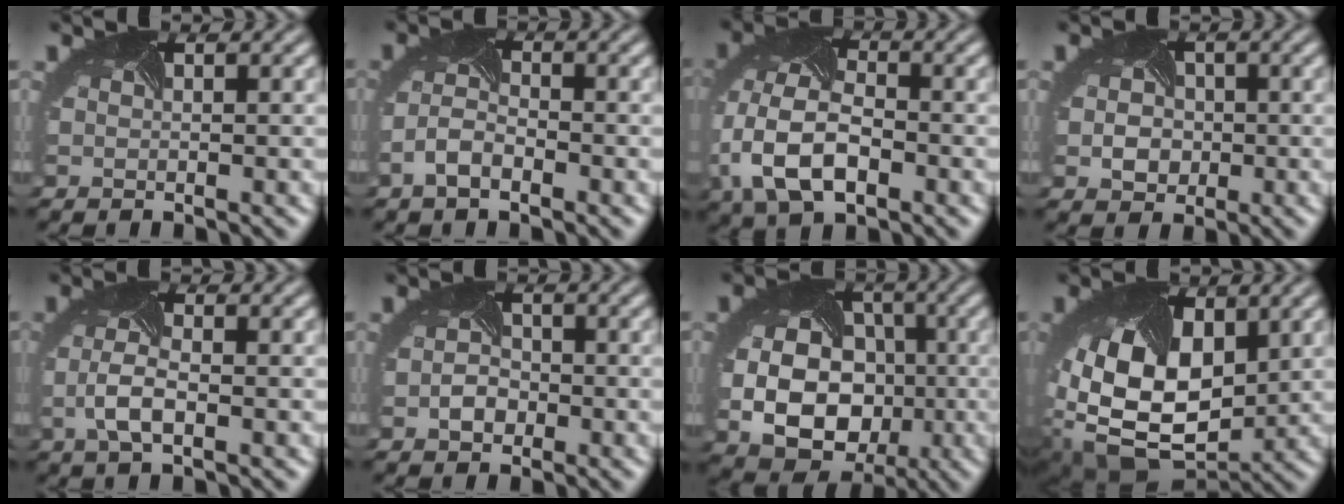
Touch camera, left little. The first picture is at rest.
{"total": 2.7, "force": [-1.7, 1.2, 1.7], "torque": [-0.042, -0.004, -0.036]}
{"total": 8.4, "force": [-2.4, 5.2, 6.1], "torque": [-0.148, -0.010, -0.053]}
{"total": 3.6, "force": [-0.2, 3.0, 1.9], "torque": [-0.022, 0.002, -0.005]}
{"total": 3.0, "force": [-0.7, 1.2, 2.6], "torque": [-0.069, -0.006, -0.015]}
{"total": 1.9, "force": [-0.8, 1.4, 0.9], "torque": [-0.019, -0.004, -0.019]}
{"total": 12.5, "force": [-1.8, 10.2, 7.1], "torque": [-0.107, -0.032, -0.038]}
{"total": 14.4, "force": [1.2, 9.7, 10.6], "torque": [-0.194, -0.031, 0.039]}